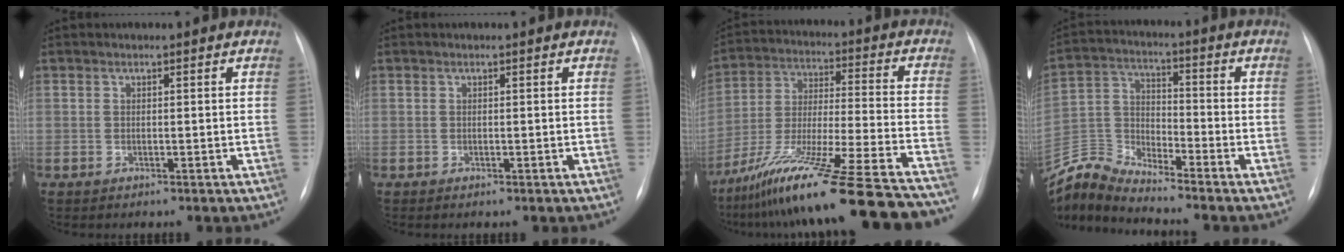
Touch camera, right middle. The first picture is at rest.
{"total": 0.0}
{"total": 26.8, "force": [-22.4, -0.3, 14.7], "torque": [-0.213, -0.033, -0.360]}
{"total": 8.6, "force": [-8.5, -1.1, 0.0], "torque": [-0.015, 0.022, -0.171]}